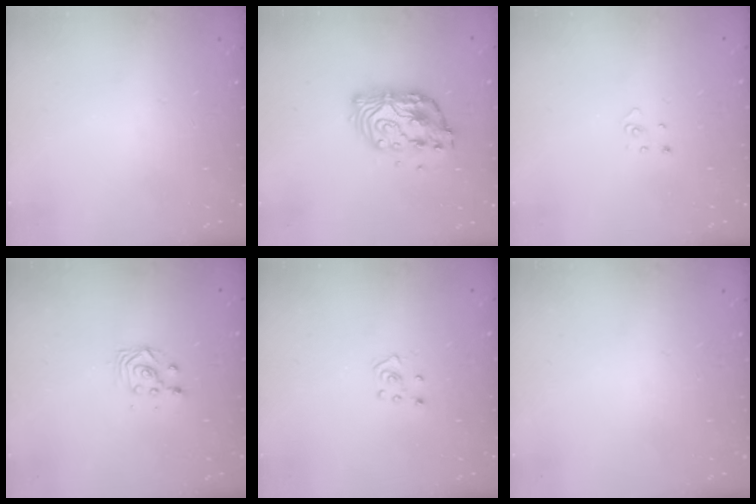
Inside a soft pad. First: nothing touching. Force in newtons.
{"total": 11.0, "press": 10.9, "slide": 0.9}
{"total": 2.2, "press": 2.2, "slide": 0.2}
{"total": 2.9, "press": 2.9, "slide": 0.4}
{"total": 4.0, "press": 4.0, "slide": 0.4}
{"total": 0.0}